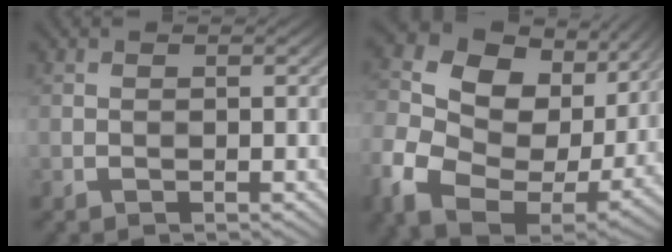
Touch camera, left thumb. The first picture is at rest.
{"total": 17.5, "force": [2.4, 13.4, 11.0], "torque": [-0.246, -0.030, 0.083]}